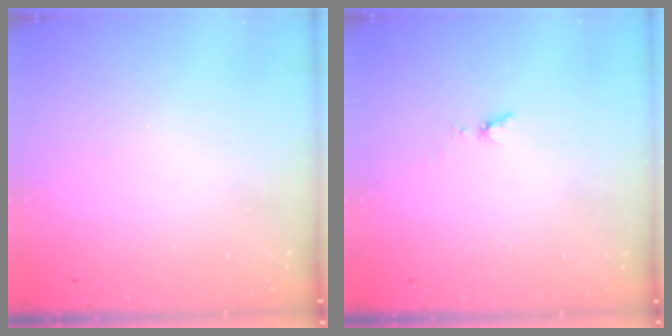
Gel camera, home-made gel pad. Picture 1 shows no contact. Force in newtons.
{"total": 5.7, "press": 5.7, "slide": 0.6}